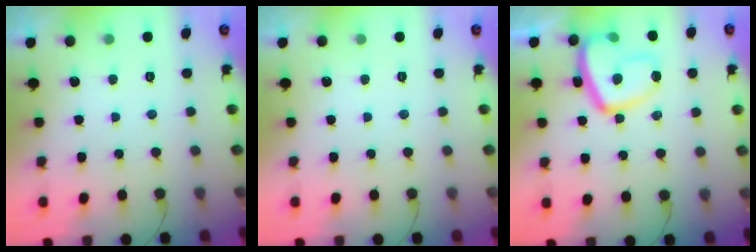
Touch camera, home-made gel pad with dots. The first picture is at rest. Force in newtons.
{"total": 0.0}
{"total": 13.4, "press": 13.4, "slide": 1.4}